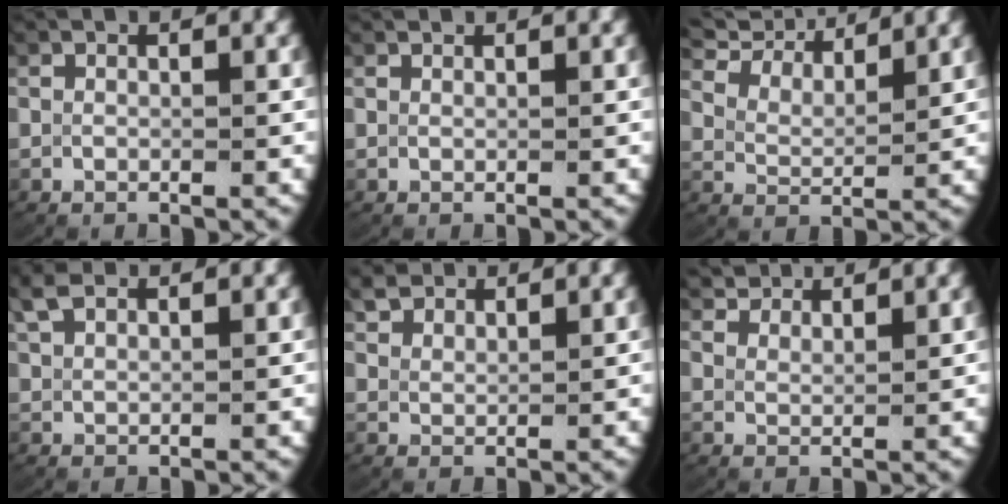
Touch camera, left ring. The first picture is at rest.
{"total": 0.6, "force": [0.6, -0.2, 0.0], "torque": [0.001, -0.002, 0.013]}
{"total": 6.5, "force": [5.1, 2.5, 3.1], "torque": [-0.061, 0.015, 0.081]}
{"total": 2.3, "force": [2.2, 0.2, 0.7], "torque": [-0.024, 0.003, 0.044]}
{"total": 3.2, "force": [3.1, 0.4, 0.7], "torque": [-0.017, -0.003, 0.062]}
{"total": 3.9, "force": [3.8, 0.3, 0.7], "torque": [-0.016, -0.001, 0.071]}